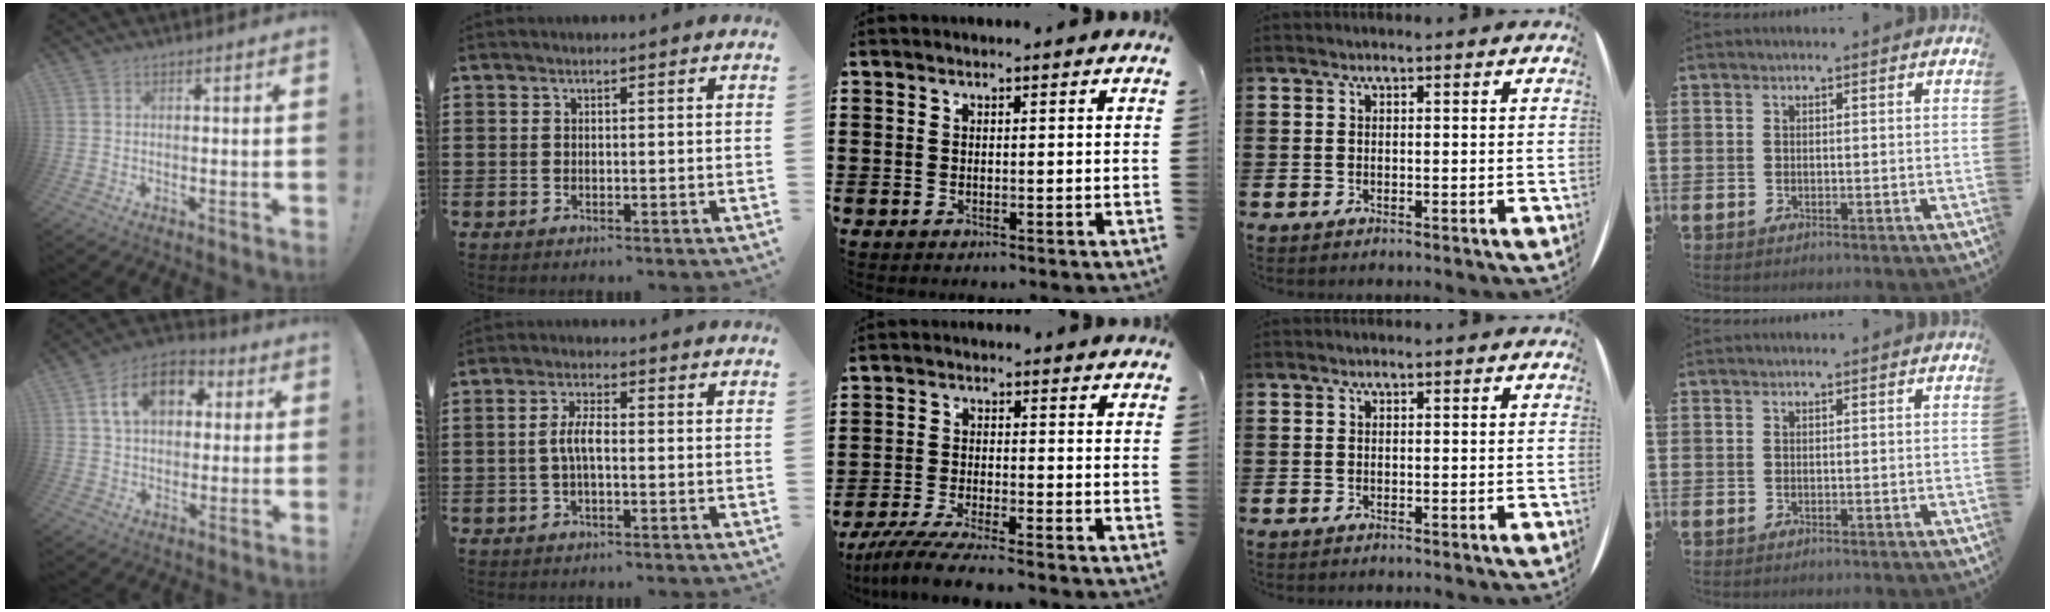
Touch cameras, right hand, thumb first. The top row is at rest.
{"thumb": {"total": 13.3, "force": [4.2, 9.4, 8.4], "torque": [-0.130, 0.003, 0.080]}, "index": {"total": 4.4, "force": [-0.7, 1.5, 4.1], "torque": [-0.094, -0.001, -0.020]}, "middle": {"total": 5.0, "force": [-4.6, -0.1, 1.9], "torque": [-0.053, -0.019, -0.093]}}